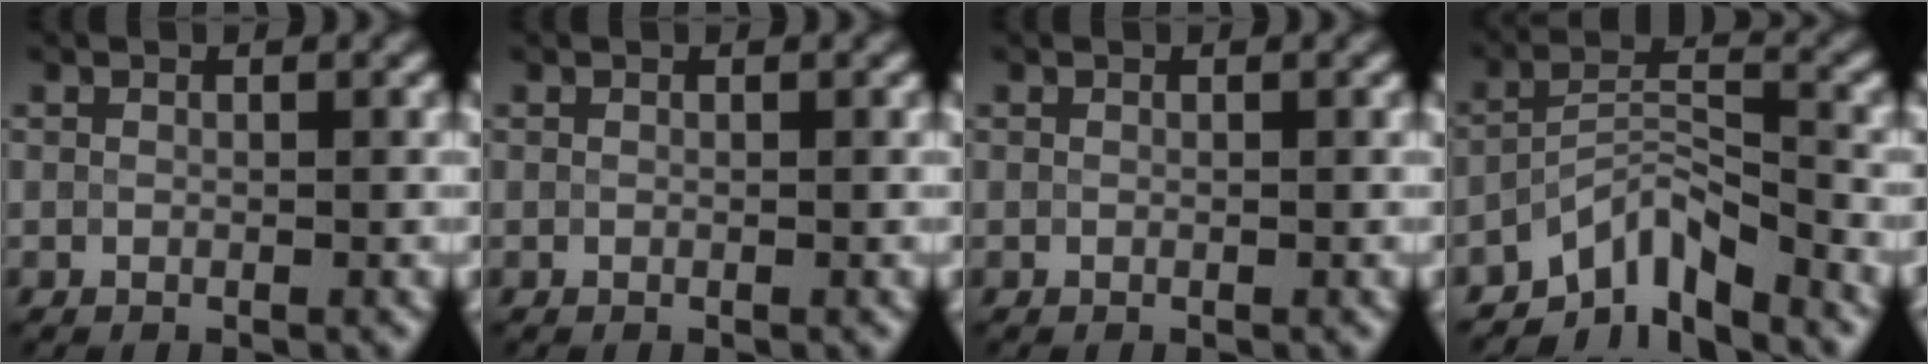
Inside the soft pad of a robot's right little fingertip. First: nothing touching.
{"total": 0.0}
{"total": 0.0}
{"total": 5.4, "force": [-4.4, 1.5, 2.8], "torque": [-0.036, 0.003, -0.086]}